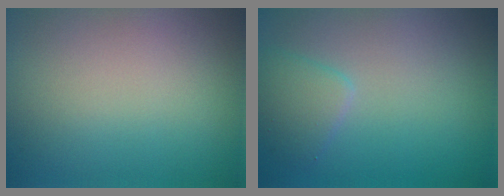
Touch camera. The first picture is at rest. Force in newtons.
{"total": 2.0, "press": 2.0, "slide": 0.1}